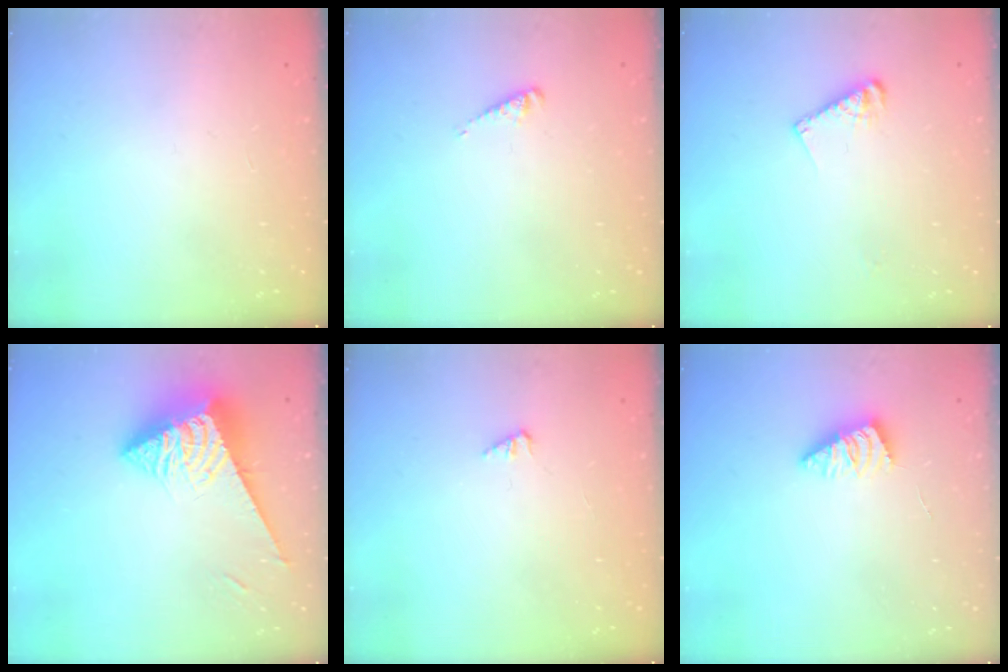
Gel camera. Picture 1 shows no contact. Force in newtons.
{"total": 2.8, "press": 2.8, "slide": 0.3}
{"total": 7.3, "press": 7.2, "slide": 0.3}
{"total": 7.2, "press": 7.1, "slide": 1.0}
{"total": 1.3, "press": 1.3, "slide": 0.1}
{"total": 2.9, "press": 2.8, "slide": 0.6}